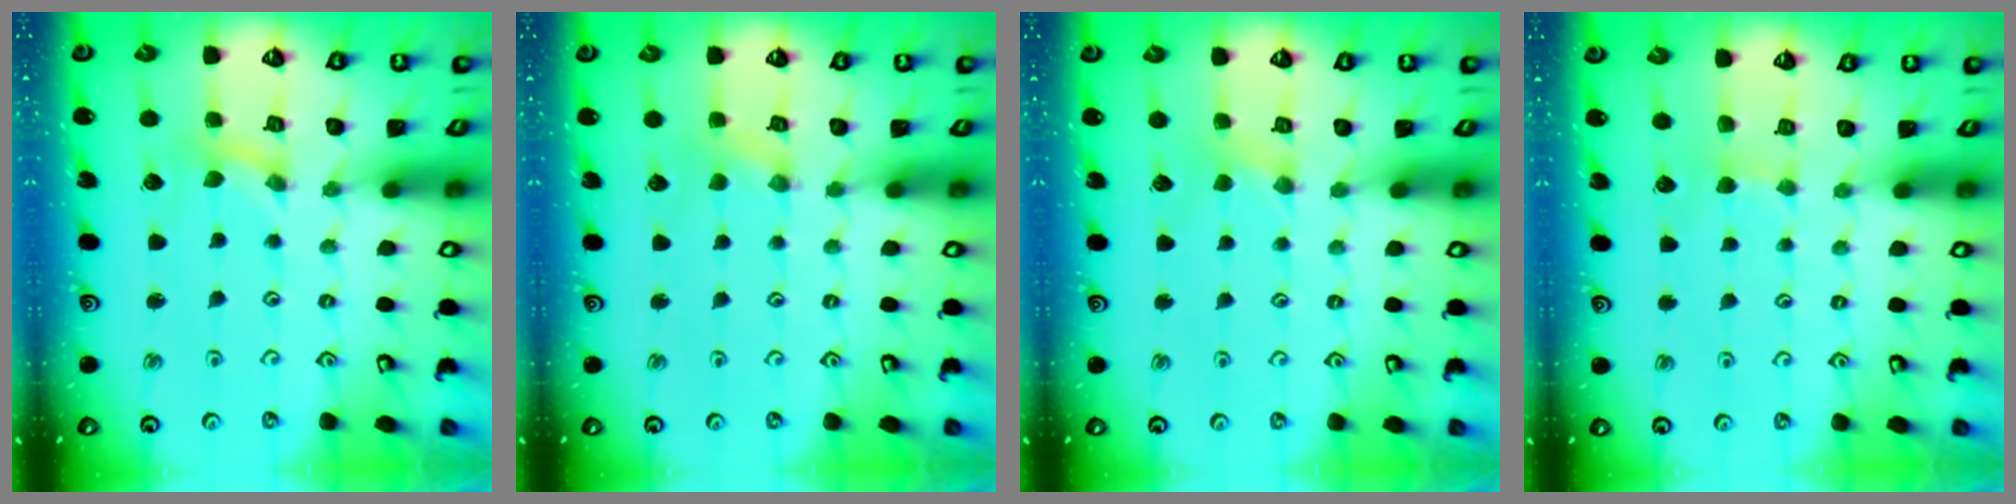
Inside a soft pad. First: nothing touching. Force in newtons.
{"total": 1.6, "press": 1.6, "slide": 0.3}
{"total": 1.4, "press": 1.4, "slide": 0.4}
{"total": 2.7, "press": 2.6, "slide": 0.4}